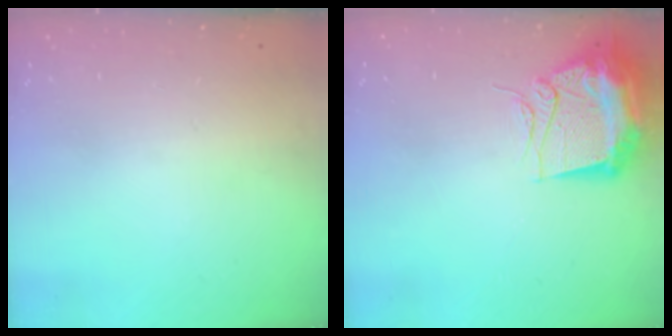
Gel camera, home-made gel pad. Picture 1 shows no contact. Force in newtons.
{"total": 15.0, "press": 14.9, "slide": 1.4}